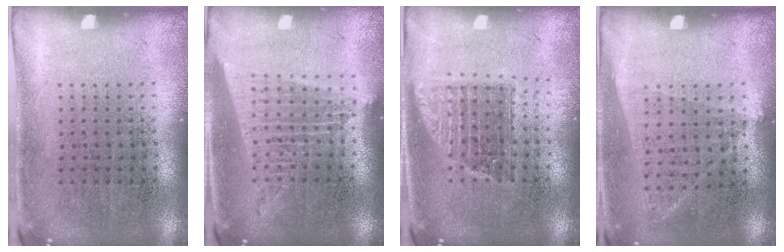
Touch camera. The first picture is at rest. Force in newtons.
{"total": 1.7, "press": 1.6, "slide": 0.7}
{"total": 1.4, "press": 1.2, "slide": 0.8}
{"total": 1.0, "press": 0.9, "slide": 0.5}